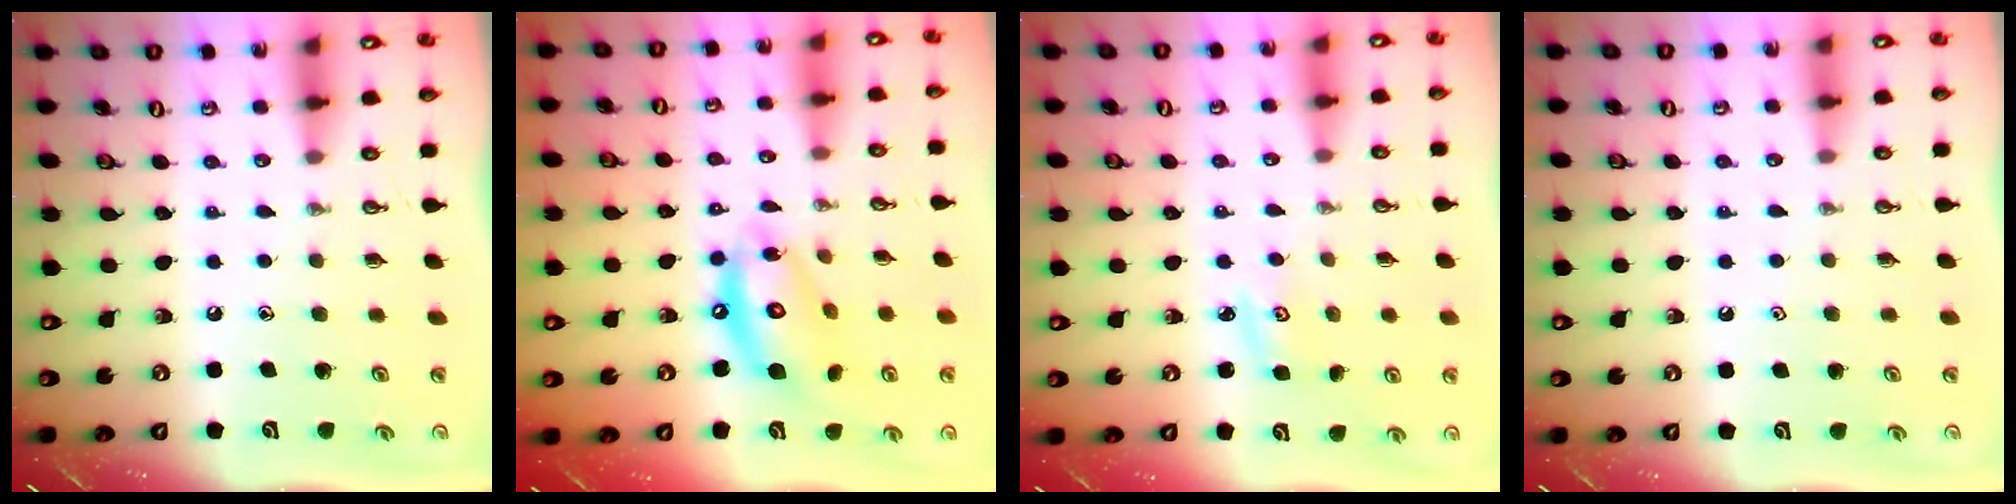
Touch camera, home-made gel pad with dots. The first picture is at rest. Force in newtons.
{"total": 14.3, "press": 14.2, "slide": 1.2}
{"total": 2.7, "press": 2.7, "slide": 0.4}
{"total": 0.6, "press": 0.6, "slide": 0.0}